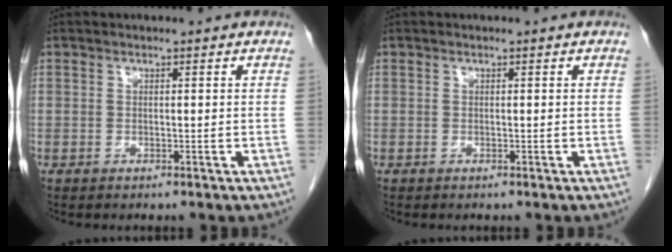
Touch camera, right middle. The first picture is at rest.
{"total": 0.0}